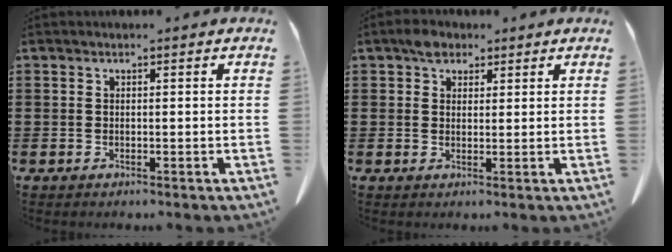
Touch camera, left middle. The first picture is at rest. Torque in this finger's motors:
{"motor_torque": [0.49, -0.24, 0.00, 0.05]}